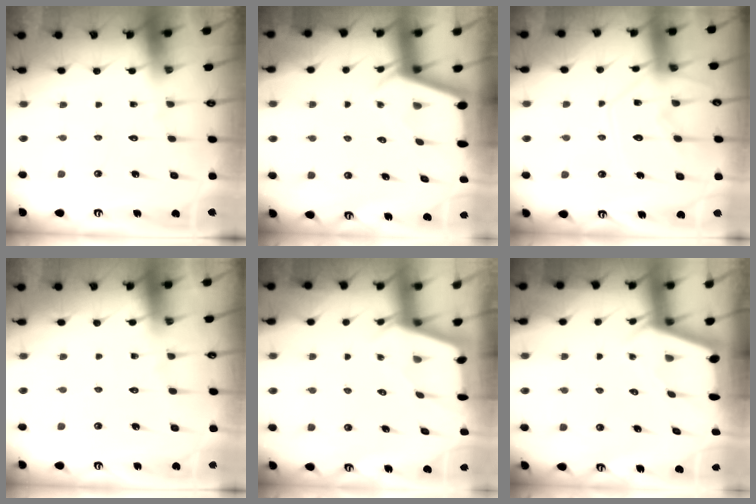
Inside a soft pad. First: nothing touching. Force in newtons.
{"total": 2.3, "press": 2.3, "slide": 0.3}
{"total": 13.2, "press": 13.1, "slide": 1.2}
{"total": 5.1, "press": 5.1, "slide": 0.4}
{"total": 2.5, "press": 2.5, "slide": 0.3}
{"total": 2.4, "press": 2.4, "slide": 0.3}